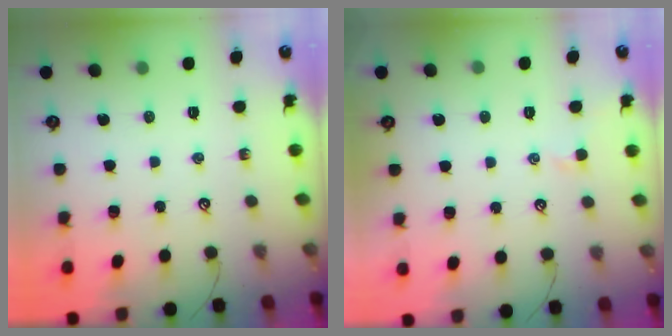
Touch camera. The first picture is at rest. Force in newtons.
{"total": 0.6, "press": 0.3, "slide": 0.5}